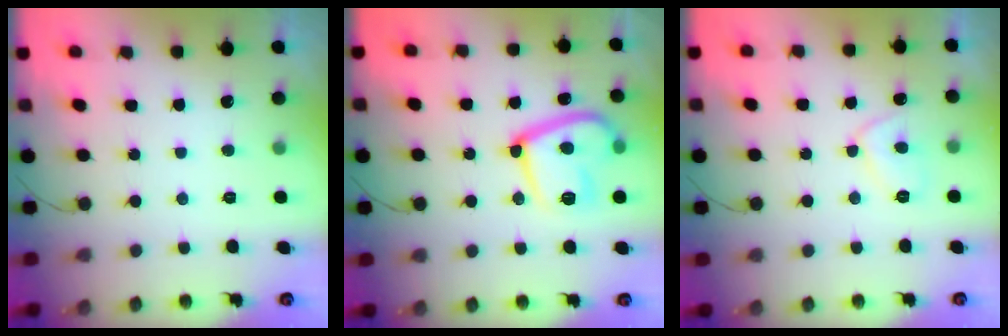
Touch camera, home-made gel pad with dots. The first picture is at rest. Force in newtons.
{"total": 16.8, "press": 16.7, "slide": 1.7}
{"total": 6.8, "press": 6.7, "slide": 0.9}